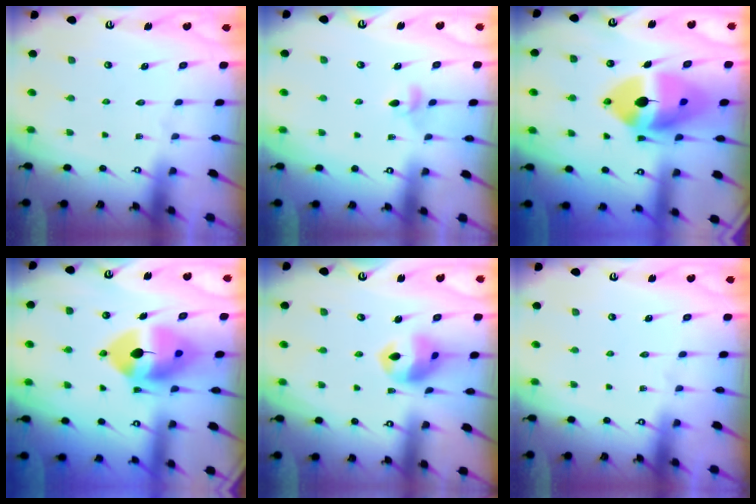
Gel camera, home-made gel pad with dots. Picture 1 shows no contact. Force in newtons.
{"total": 3.5, "press": 3.4, "slide": 0.6}
{"total": 18.2, "press": 18.0, "slide": 2.7}
{"total": 14.0, "press": 13.8, "slide": 2.3}
{"total": 11.6, "press": 11.5, "slide": 1.7}
{"total": 0.0}